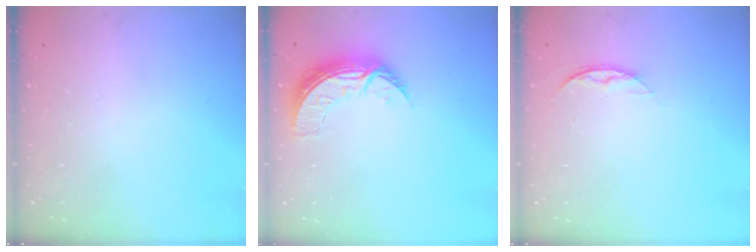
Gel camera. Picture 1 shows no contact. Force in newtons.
{"total": 8.1, "press": 8.0, "slide": 0.8}
{"total": 6.4, "press": 6.3, "slide": 0.8}